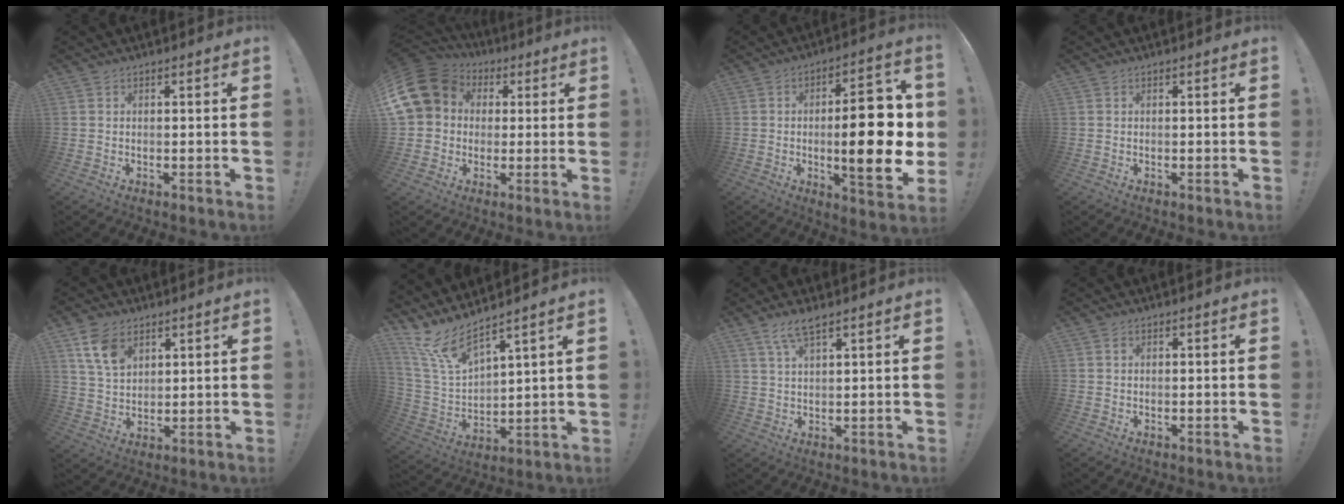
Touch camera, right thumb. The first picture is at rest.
{"total": 15.7, "force": [3.8, 12.9, 8.1], "torque": [-0.145, -0.011, 0.076]}
{"total": 20.6, "force": [-0.4, 6.0, 19.7], "torque": [-0.268, -0.006, -0.003]}
{"total": 0.0}
{"total": 9.3, "force": [5.2, 5.9, 5.0], "torque": [-0.091, -0.013, 0.102]}
{"total": 11.6, "force": [9.5, 3.2, 6.0], "torque": [-0.143, -0.070, 0.176]}
{"total": 5.2, "force": [3.6, 1.1, 3.6], "torque": [-0.074, -0.011, 0.066]}
{"total": 0.6, "force": [0.2, 0.5, 0.2], "torque": [-0.002, 0.000, 0.003]}